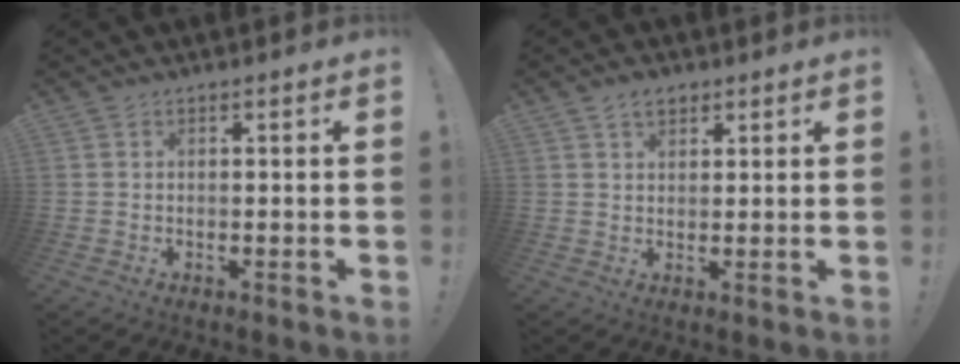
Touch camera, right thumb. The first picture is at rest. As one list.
[{"total": 4.2, "force": [2.6, 2.6, 2.0], "torque": [-0.024, -0.009, 0.045]}]